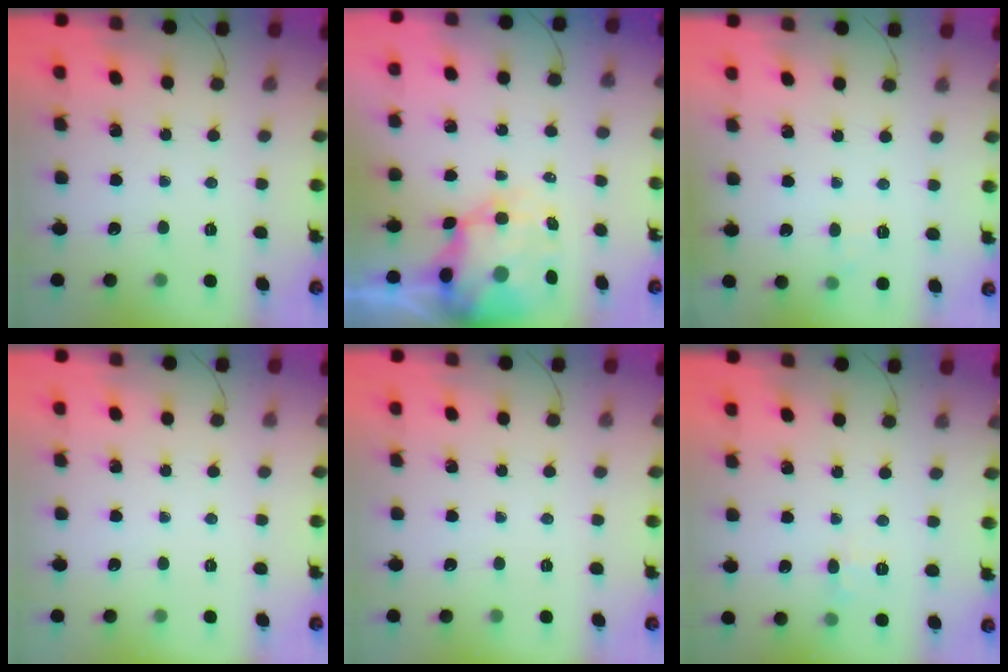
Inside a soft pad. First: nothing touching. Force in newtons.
{"total": 8.9, "press": 8.3, "slide": 3.0}
{"total": 5.5, "press": 5.3, "slide": 1.6}
{"total": 0.0}
{"total": 0.0}
{"total": 6.1, "press": 5.9, "slide": 1.7}